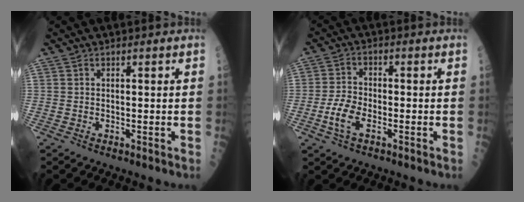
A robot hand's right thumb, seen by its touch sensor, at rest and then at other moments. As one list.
[{"total": 5.7, "force": [-2.2, 2.8, 4.4], "torque": [-0.090, 0.013, -0.044]}]